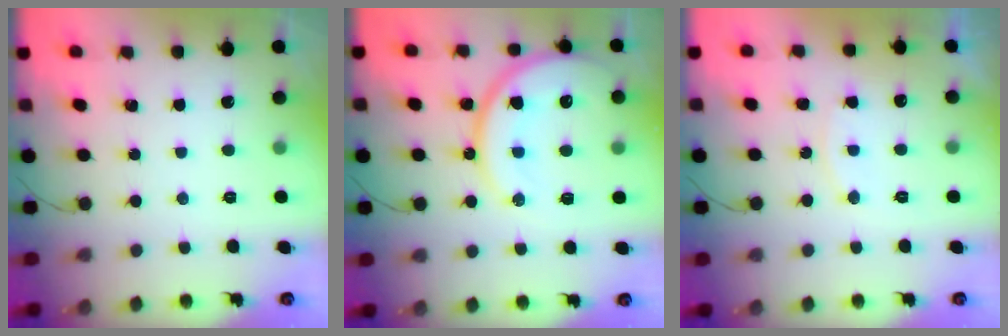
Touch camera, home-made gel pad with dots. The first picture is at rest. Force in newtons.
{"total": 17.0, "press": 16.9, "slide": 1.5}
{"total": 8.4, "press": 8.4, "slide": 0.4}